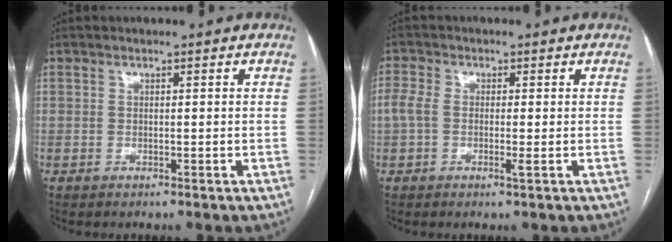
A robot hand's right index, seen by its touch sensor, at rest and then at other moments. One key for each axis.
{"total": 3.4, "fx": -0.5, "fy": 1.3, "fz": 3.1, "tx": -0.075, "ty": 0.000, "tz": -0.013}